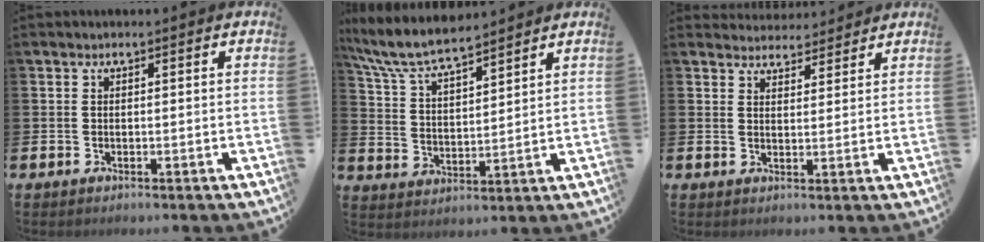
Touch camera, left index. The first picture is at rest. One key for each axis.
{"total": 7.6, "fx": 7.1, "fy": 1.0, "fz": 2.5, "tx": -0.082, "ty": -0.035, "tz": 0.128}
{"total": 3.6, "fx": 3.4, "fy": 0.9, "fz": -0.4, "tx": -0.003, "ty": -0.017, "tz": 0.063}